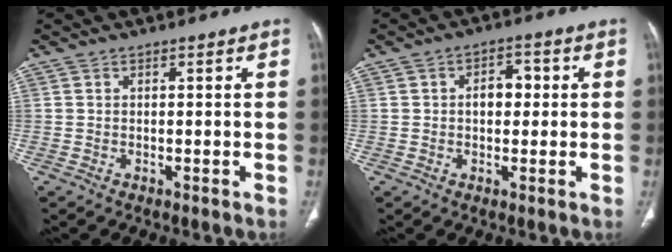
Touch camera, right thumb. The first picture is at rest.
{"total": 2.6, "force": [0.2, 1.8, 1.8], "torque": [-0.018, 0.009, 0.000]}